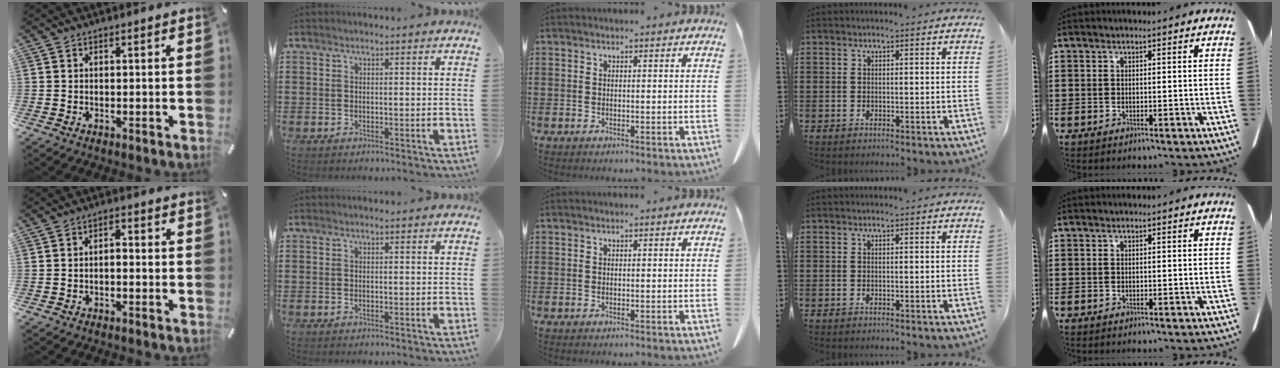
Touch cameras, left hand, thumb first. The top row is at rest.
{"thumb": {"total": 2.2, "force": [-1.1, 1.0, 1.6], "torque": [-0.029, 0.010, -0.024]}}